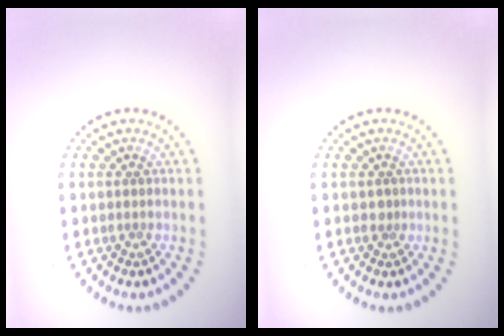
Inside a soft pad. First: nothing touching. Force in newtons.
{"total": 0.7, "press": 0.5, "slide": 0.4}